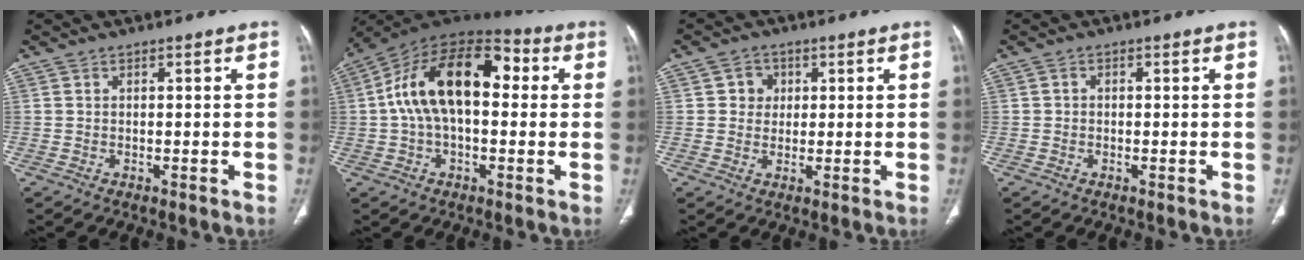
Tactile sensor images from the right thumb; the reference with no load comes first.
{"total": 18.7, "force": [2.3, 10.3, 15.4], "torque": [-0.254, 0.050, 0.028]}
{"total": 3.7, "force": [0.9, 3.4, 1.2], "torque": [0.003, 0.002, 0.012]}
{"total": 0.7, "force": [-0.1, 0.6, 0.3], "torque": [-0.001, 0.003, -0.005]}